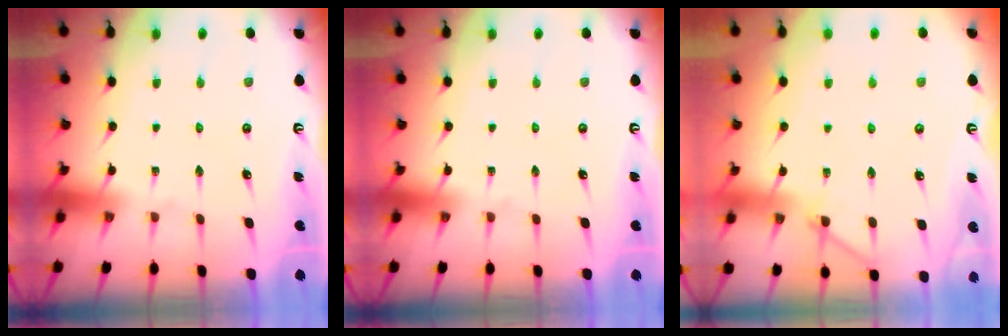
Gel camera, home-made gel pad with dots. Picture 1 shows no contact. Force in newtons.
{"total": 0.0}
{"total": 4.6, "press": 4.6, "slide": 0.5}